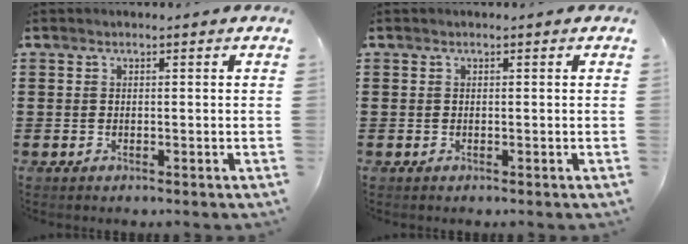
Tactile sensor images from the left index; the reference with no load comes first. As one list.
[{"total": 0.0}]